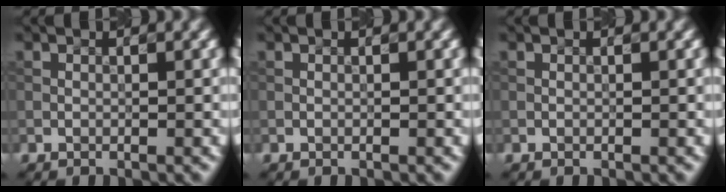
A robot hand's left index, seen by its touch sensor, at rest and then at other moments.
{"total": 0.0}
{"total": 0.0}